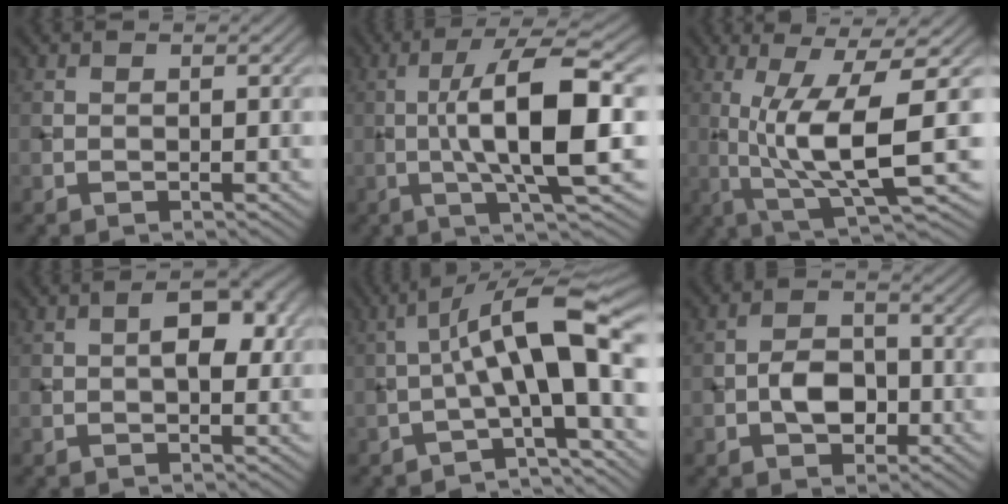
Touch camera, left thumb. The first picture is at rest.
{"total": 11.6, "force": [-0.7, 2.3, 11.4], "torque": [-0.183, 0.015, -0.015]}
{"total": 10.2, "force": [-0.4, 1.8, 10.0], "torque": [-0.187, 0.010, -0.001]}
{"total": 4.0, "force": [0.4, 1.9, 3.4], "torque": [-0.050, 0.005, -0.001]}
{"total": 11.0, "force": [-1.0, 2.5, 10.7], "torque": [-0.166, 0.033, -0.028]}
{"total": 4.7, "force": [-1.5, 3.1, 3.1], "torque": [-0.056, 0.005, -0.032]}